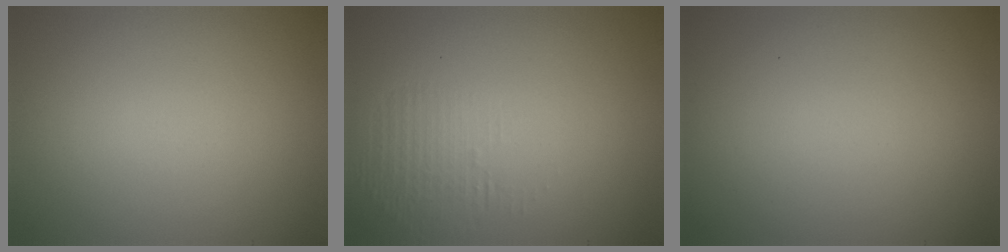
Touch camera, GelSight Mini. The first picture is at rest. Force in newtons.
{"total": 1.2, "press": 0.1, "slide": 1.2}
{"total": 0.0}